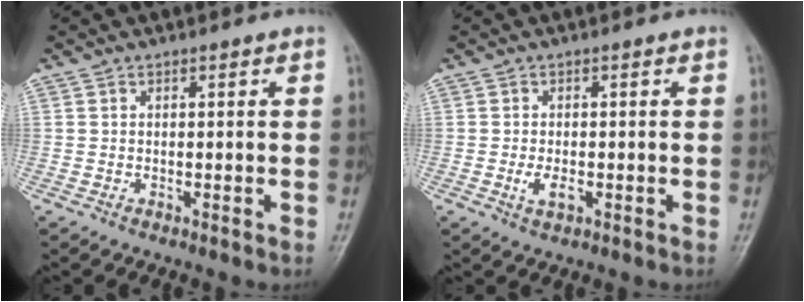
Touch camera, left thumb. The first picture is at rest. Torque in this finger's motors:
{"motor_torque": [-0.24, 0.28, 0.22, 0.00, 0.00]}